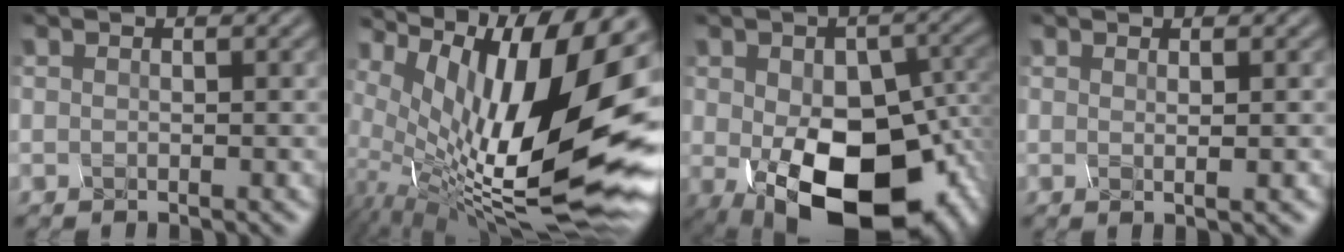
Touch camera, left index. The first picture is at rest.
{"total": 17.5, "force": [2.6, 6.5, 16.0], "torque": [-0.260, -0.003, 0.057]}
{"total": 14.7, "force": [-4.5, 8.6, 11.0], "torque": [-0.182, -0.044, -0.033]}
{"total": 1.0, "force": [0.3, 0.0, 0.9], "torque": [-0.019, 0.007, 0.001]}